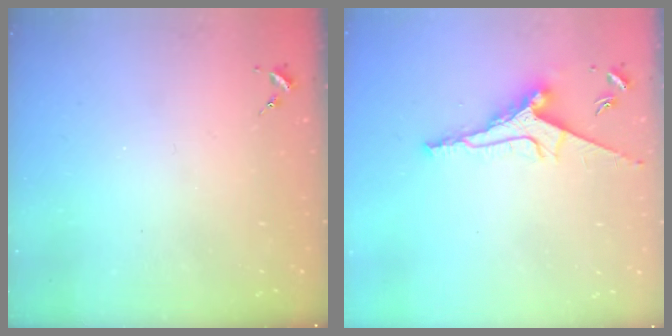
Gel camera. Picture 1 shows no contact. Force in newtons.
{"total": 9.9, "press": 9.9, "slide": 0.4}